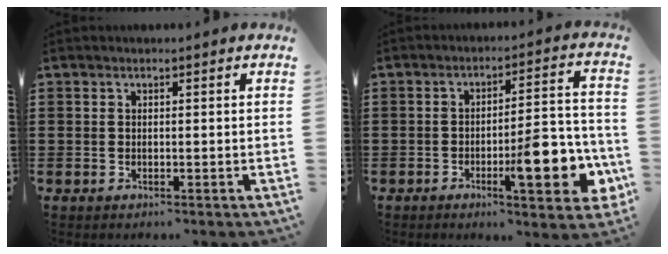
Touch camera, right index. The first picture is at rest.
{"total": 10.5, "force": [-4.0, 2.7, 9.4], "torque": [-0.121, 0.001, -0.065]}